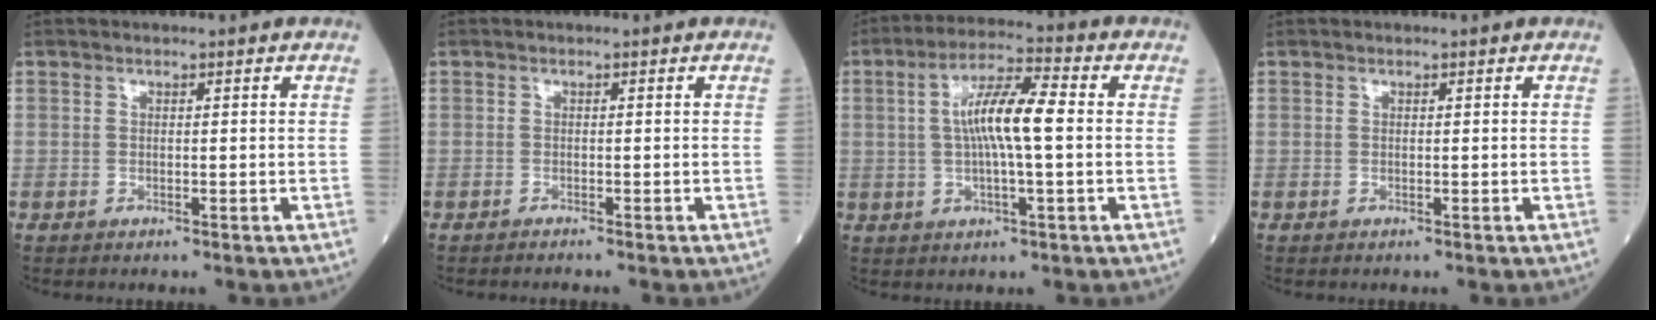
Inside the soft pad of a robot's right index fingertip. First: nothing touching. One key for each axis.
{"total": 1.0, "fx": -1.0, "fy": -0.1, "fz": 0.3, "tx": -0.005, "ty": 0.001, "tz": -0.011}
{"total": 9.2, "fx": 0.5, "fy": 1.2, "fz": 9.1, "tx": -0.171, "ty": 0.014, "tz": 0.003}
{"total": 0.0}